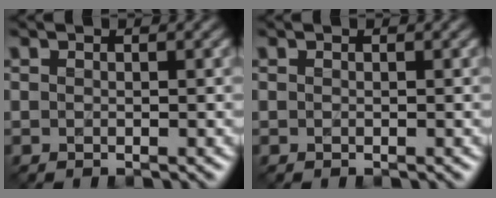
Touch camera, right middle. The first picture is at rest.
{"total": 0.0}